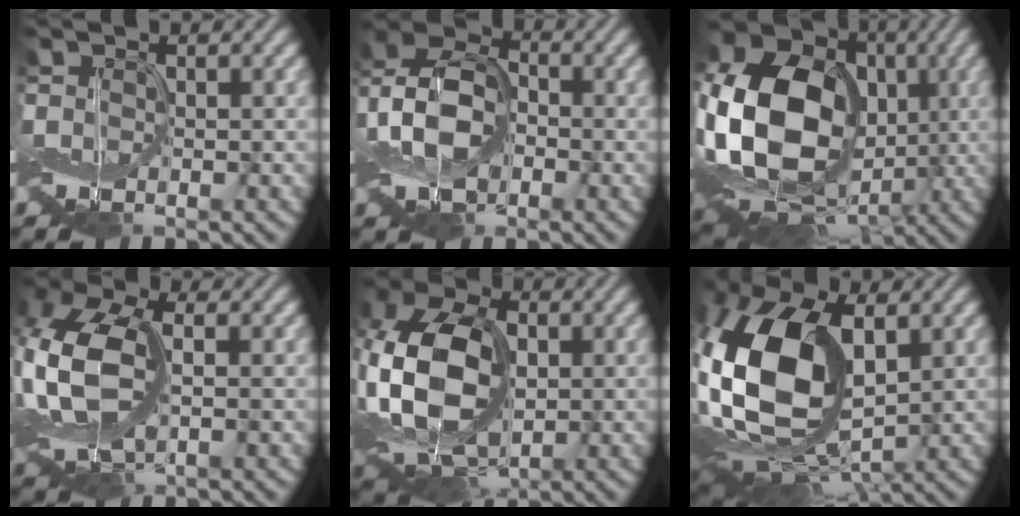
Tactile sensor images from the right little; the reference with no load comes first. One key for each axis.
{"total": 7.9, "fx": -1.7, "fy": 5.2, "fz": 5.6, "tx": -0.119, "ty": 0.014, "tz": -0.050}
{"total": 18.6, "fx": -0.2, "fy": 14.3, "fz": 11.8, "tx": -0.228, "ty": -0.011, "tz": -0.016}
{"total": 8.5, "fx": 0.3, "fy": 5.2, "fz": 6.8, "tx": -0.179, "ty": 0.002, "tz": 0.005}
{"total": 12.3, "fx": -0.8, "fy": 8.3, "fz": 9.0, "tx": -0.211, "ty": 0.002, "tz": -0.024}
{"total": 16.0, "fx": 0.1, "fy": 9.3, "fz": 12.9, "tx": -0.285, "ty": -0.015, "tz": -0.003}